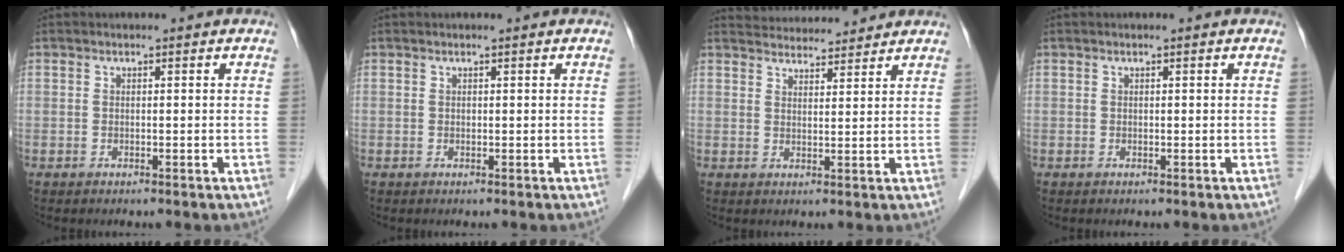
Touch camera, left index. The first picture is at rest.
{"total": 0.0}
{"total": 8.0, "force": [7.8, 1.1, 1.2], "torque": [-0.018, 0.019, 0.108]}
{"total": 0.0}